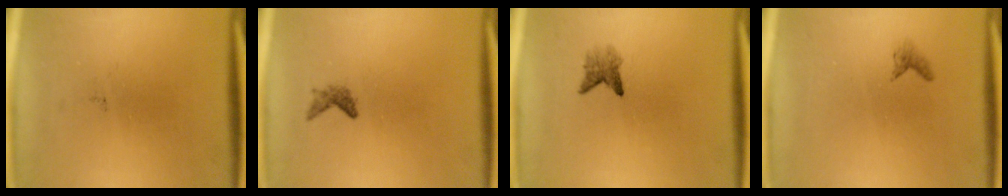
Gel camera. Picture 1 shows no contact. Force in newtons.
{"total": 1.1}
{"total": 2.0}
{"total": 0.7}